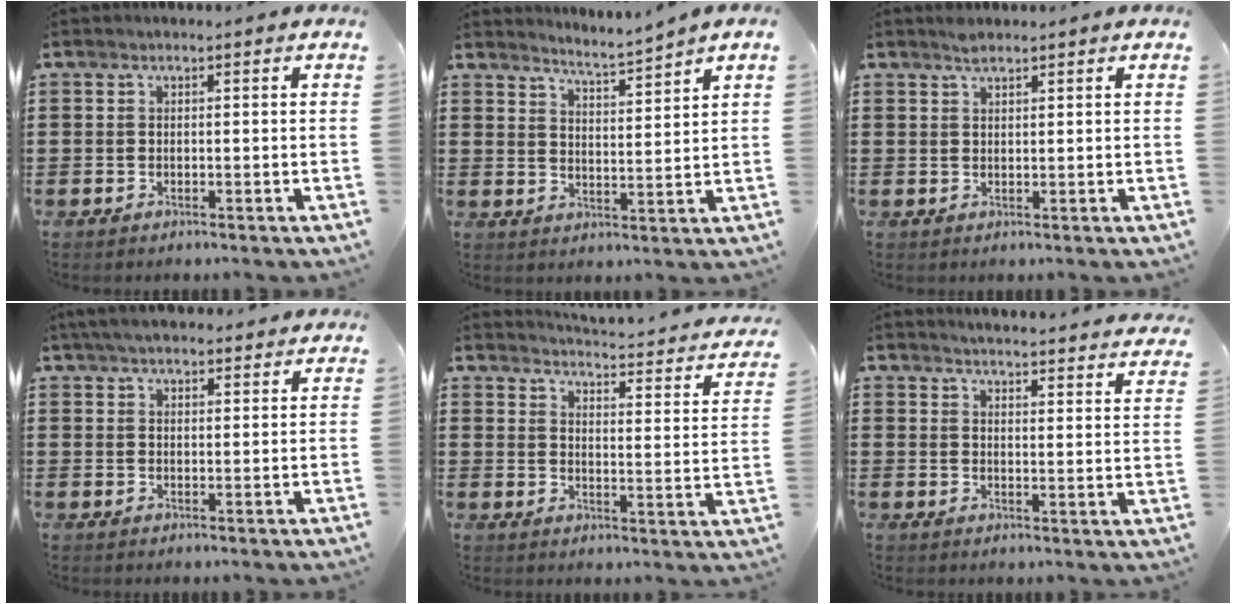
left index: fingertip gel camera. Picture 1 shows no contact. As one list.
[{"total": 3.5, "force": [3.3, -1.2, 0.3], "torque": [-0.020, -0.026, 0.054]}, {"total": 1.7, "force": [1.4, 0.5, 0.8], "torque": [-0.019, 0.001, 0.026]}, {"total": 4.1, "force": [3.8, 0.8, 1.3], "torque": [-0.035, -0.003, 0.073]}, {"total": 2.5, "force": [2.3, -0.4, 0.7], "torque": [-0.027, -0.034, 0.027]}, {"total": 3.7, "force": [3.6, -0.7, 0.3], "torque": [-0.015, -0.033, 0.060]}]